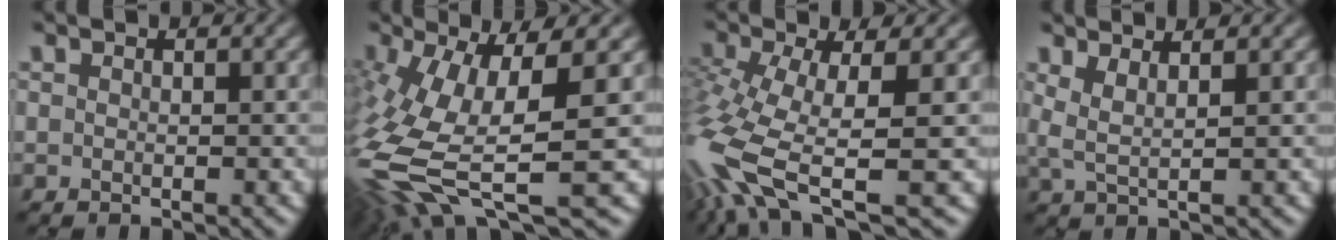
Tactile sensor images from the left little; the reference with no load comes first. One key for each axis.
{"total": 10.8, "fx": -2.5, "fy": 3.6, "fz": 9.9, "tx": -0.214, "ty": -0.008, "tz": -0.047}
{"total": 8.8, "fx": -3.2, "fy": 2.9, "fz": 7.6, "tx": -0.177, "ty": -0.013, "tz": -0.066}
{"total": 2.2, "fx": 1.2, "fy": 0.4, "fz": 1.7, "tx": -0.030, "ty": -0.002, "tz": 0.022}